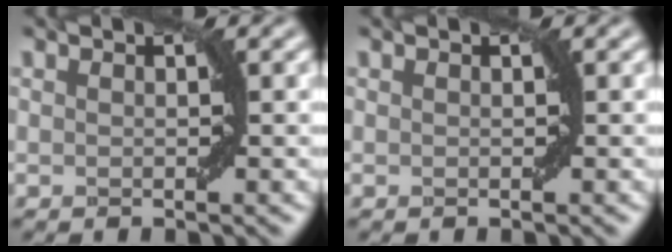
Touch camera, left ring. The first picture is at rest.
{"total": 0.0}